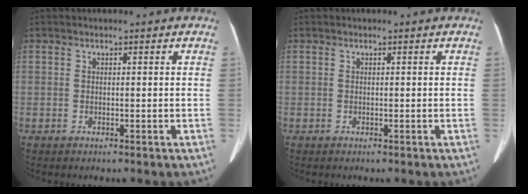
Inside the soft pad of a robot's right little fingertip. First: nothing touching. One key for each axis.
{"total": 0.0}